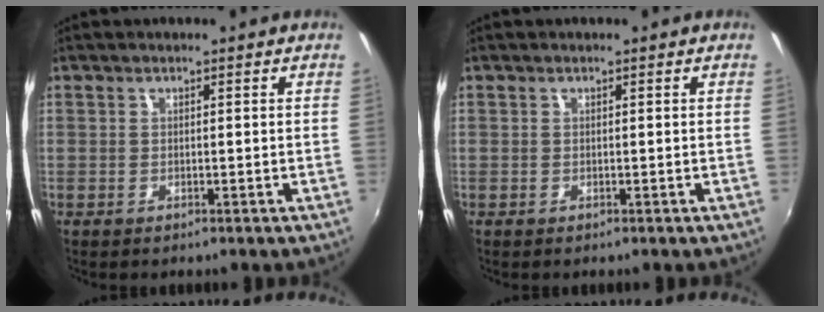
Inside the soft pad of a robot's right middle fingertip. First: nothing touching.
{"total": 0.0}